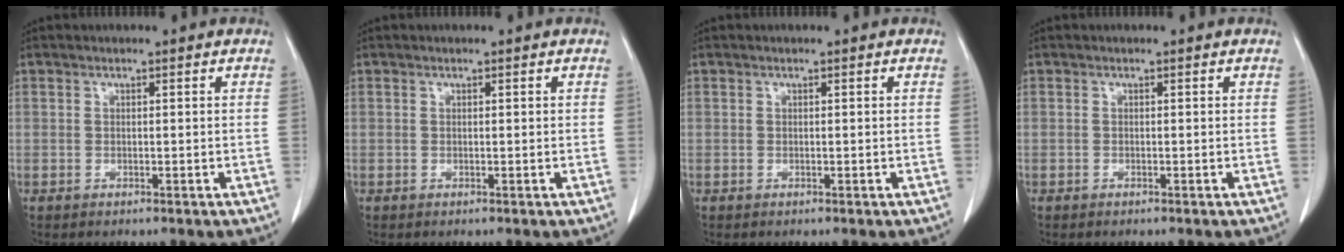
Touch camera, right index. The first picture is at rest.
{"total": 0.0}
{"total": 0.0}
{"total": 0.0}